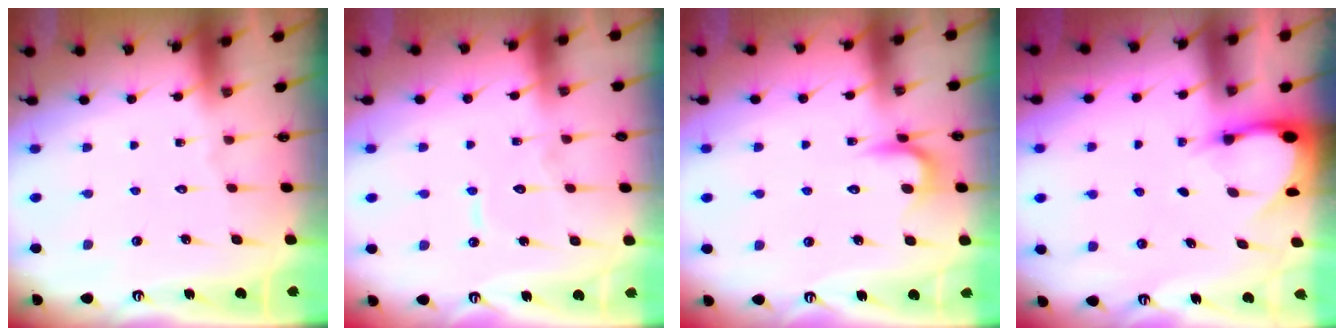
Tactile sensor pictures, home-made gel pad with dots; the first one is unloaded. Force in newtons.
{"total": 6.2, "press": 6.2, "slide": 0.6}
{"total": 5.3, "press": 5.3, "slide": 0.8}
{"total": 3.5, "press": 3.5, "slide": 0.2}